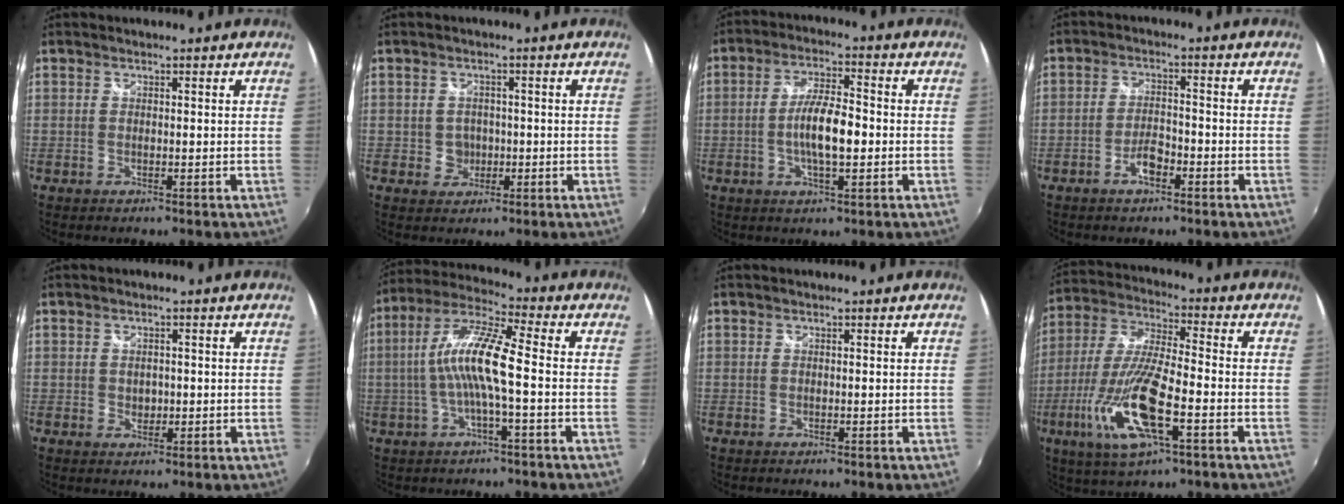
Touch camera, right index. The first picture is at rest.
{"total": 3.3, "force": [-0.5, 3.2, 0.7], "torque": [-0.015, 0.006, -0.005]}
{"total": 8.4, "force": [-1.3, 2.4, 7.9], "torque": [-0.149, 0.003, -0.023]}
{"total": 4.1, "force": [-2.5, 1.6, 2.9], "torque": [-0.065, 0.005, -0.043]}
{"total": 2.3, "force": [-0.1, 1.9, 1.4], "torque": [-0.021, 0.000, -0.001]}
{"total": 11.3, "force": [-1.2, 1.3, 11.2], "torque": [-0.222, 0.014, -0.024]}
{"total": 0.0}
{"total": 16.9, "force": [-6.3, 4.4, 15.1], "torque": [-0.320, -0.022, -0.124]}